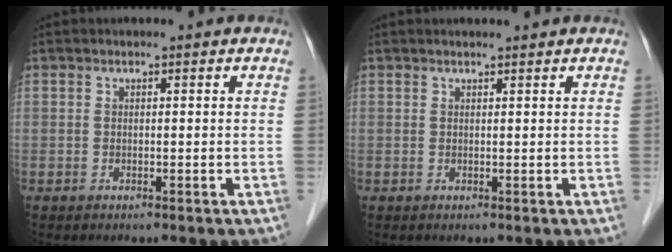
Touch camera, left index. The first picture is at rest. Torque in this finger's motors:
{"motor_torque": [0.23, -0.19, 0.05, 0.00]}